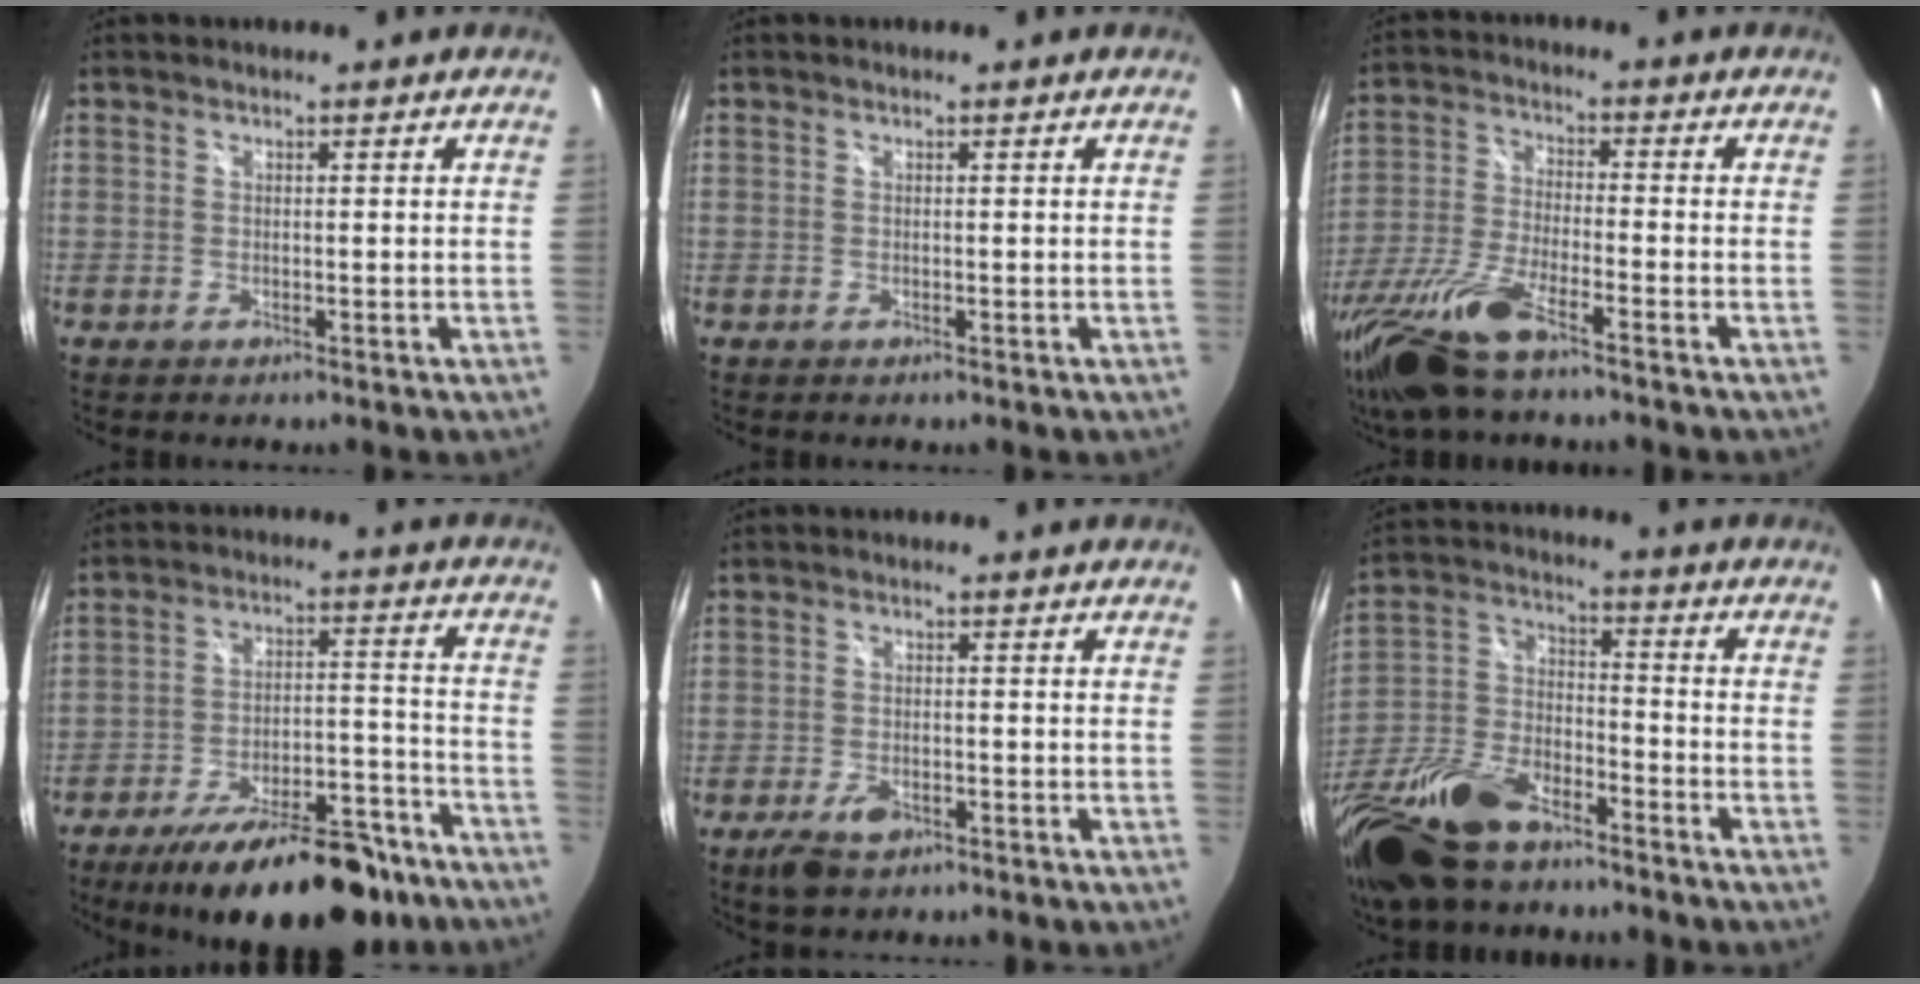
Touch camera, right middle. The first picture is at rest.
{"total": 0.0}
{"total": 16.2, "force": [-11.7, 3.1, 10.8], "torque": [-0.235, -0.045, -0.228]}
{"total": 22.2, "force": [-17.1, 7.6, 11.9], "torque": [-0.194, -0.004, -0.241]}
{"total": 4.8, "force": [-2.9, 2.4, 3.0], "torque": [-0.075, -0.010, -0.050]}
{"total": 22.2, "force": [-15.0, 10.2, 12.8], "torque": [-0.300, -0.023, -0.279]}